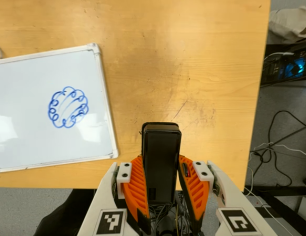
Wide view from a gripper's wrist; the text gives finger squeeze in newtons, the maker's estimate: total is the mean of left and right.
{"total": 5.5, "left": 3.3, "right": 7.7}